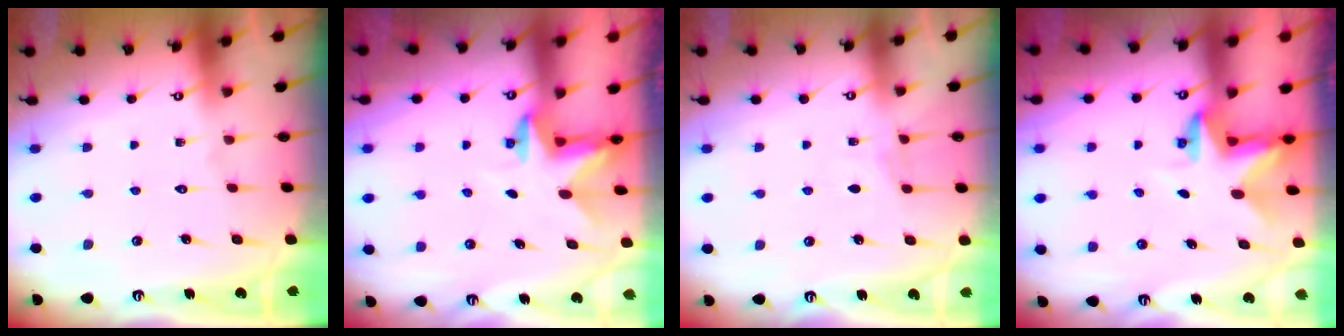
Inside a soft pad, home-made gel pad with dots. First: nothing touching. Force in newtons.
{"total": 2.4, "press": 2.3, "slide": 0.4}
{"total": 3.7, "press": 3.7, "slide": 0.4}
{"total": 2.8, "press": 2.8, "slide": 0.2}